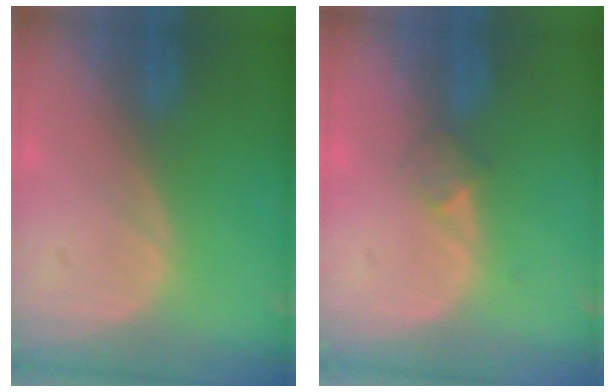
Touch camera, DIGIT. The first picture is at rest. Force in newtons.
{"total": 2.1, "press": 1.8, "slide": 1.0}